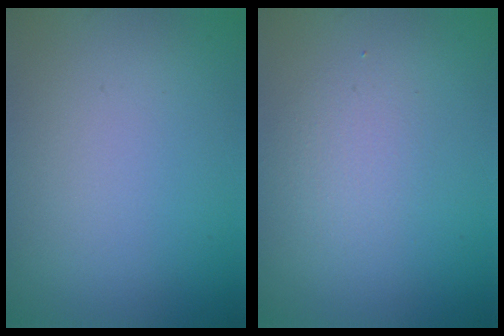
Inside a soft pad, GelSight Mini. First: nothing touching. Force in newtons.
{"total": 1.7, "press": 1.7, "slide": 0.1}